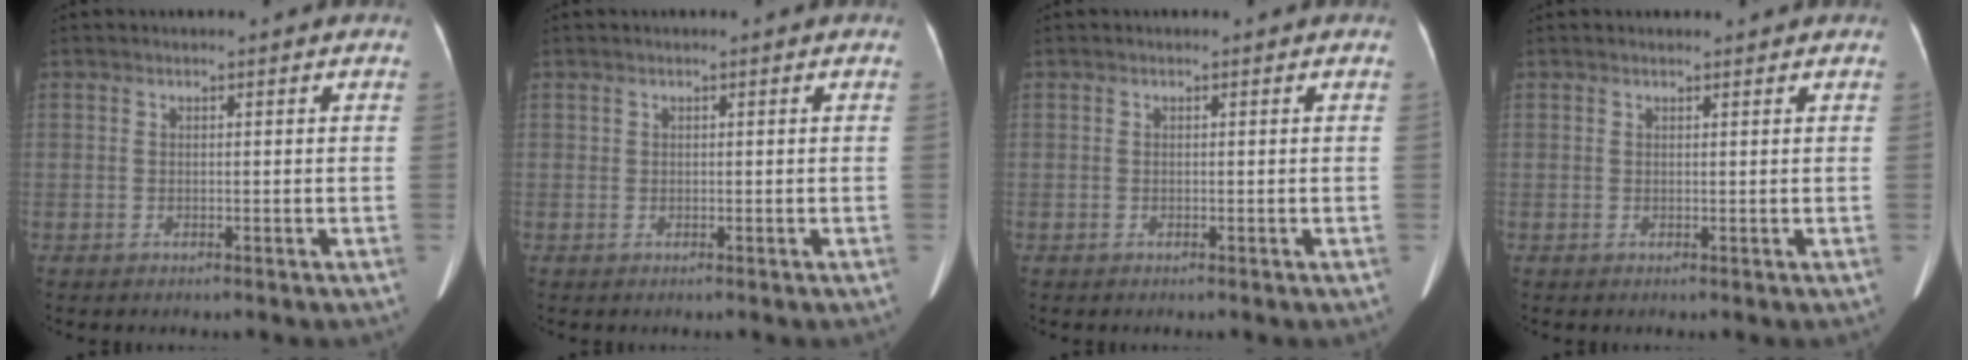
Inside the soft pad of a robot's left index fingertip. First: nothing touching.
{"total": 0.0}
{"total": 0.0}
{"total": 1.2, "force": [1.2, 0.2, 0.2], "torque": [-0.009, 0.007, 0.019]}